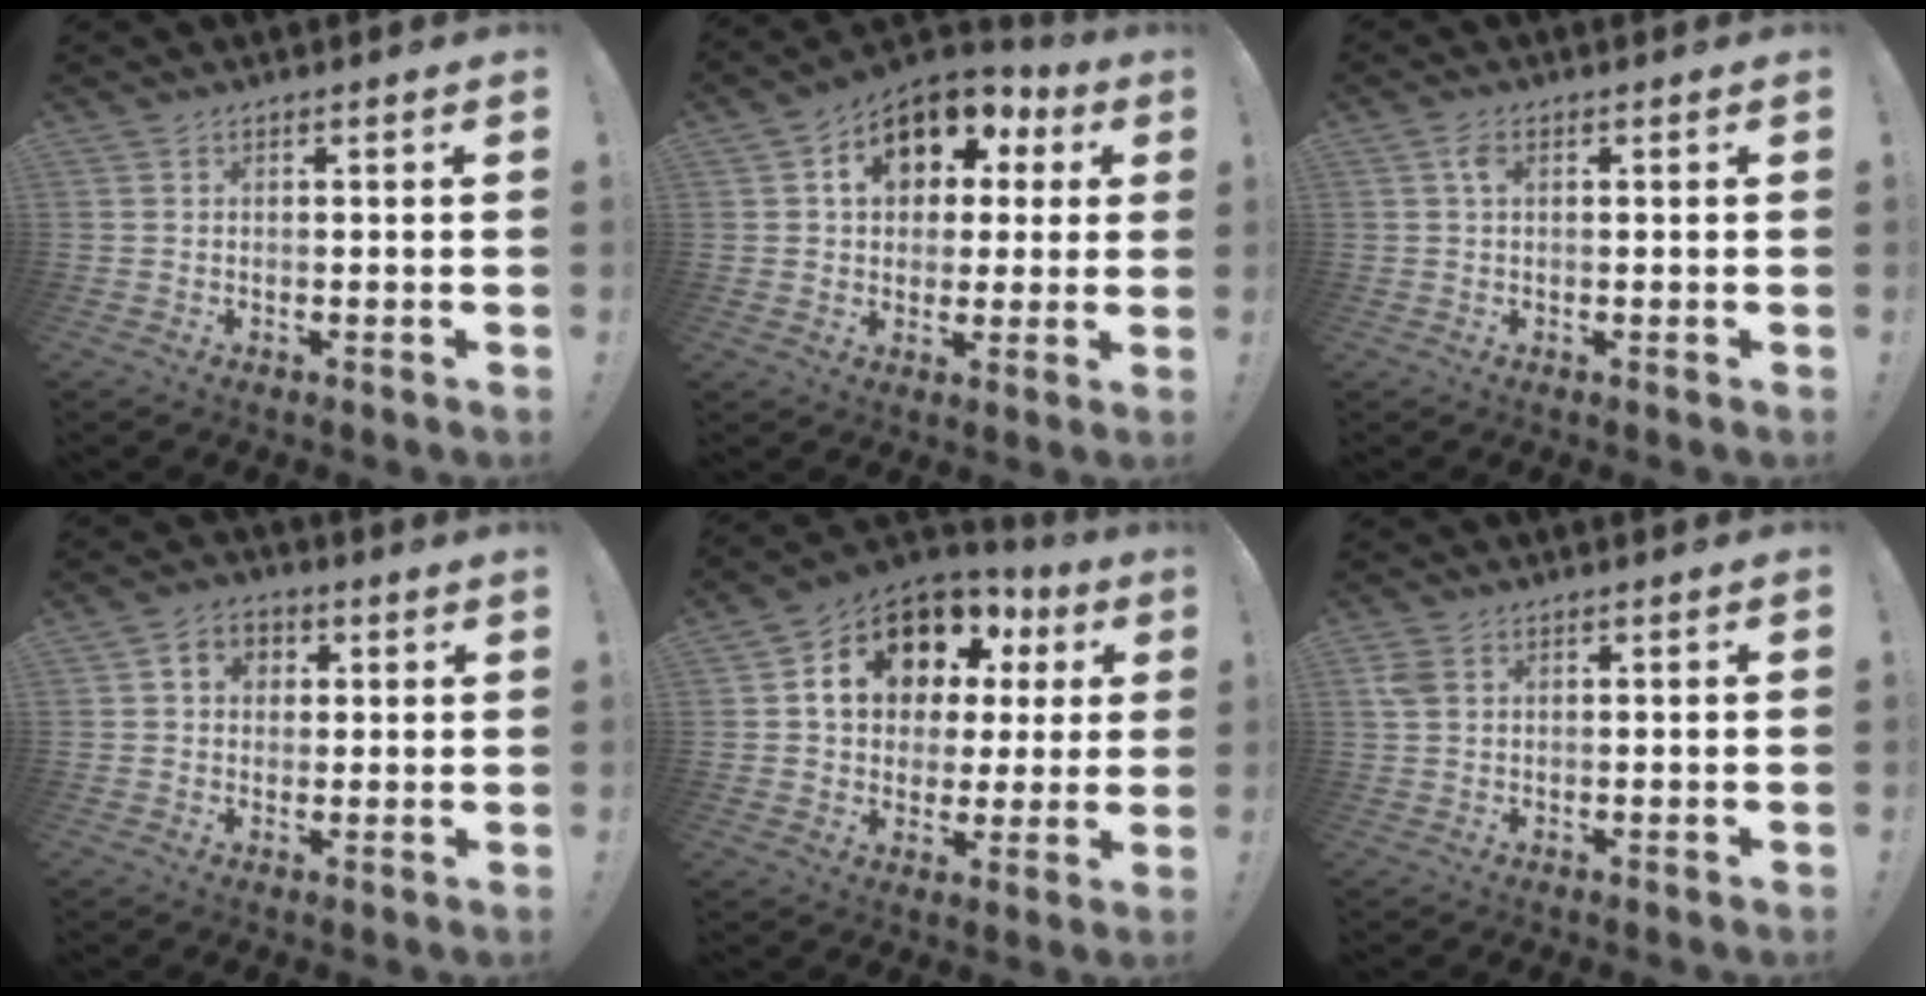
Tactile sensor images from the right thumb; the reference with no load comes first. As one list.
[{"total": 13.4, "force": [5.1, 9.7, 7.6], "torque": [-0.116, -0.018, 0.093]}, {"total": 2.7, "force": [0.8, 1.4, 2.1], "torque": [-0.040, 0.002, 0.012]}, {"total": 5.8, "force": [1.9, 4.6, 3.0], "torque": [-0.043, 0.002, 0.034]}, {"total": 15.6, "force": [7.5, 10.7, 8.7], "torque": [-0.143, -0.043, 0.145]}, {"total": 3.3, "force": [1.3, 2.2, 2.1], "torque": [-0.037, 0.004, 0.026]}]